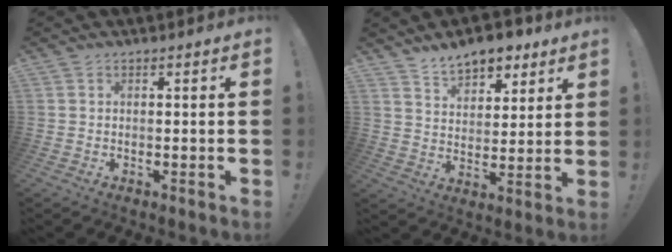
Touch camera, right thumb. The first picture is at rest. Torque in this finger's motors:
{"motor_torque": [-0.03, 0.16, 0.16, 0.24, 0.19]}